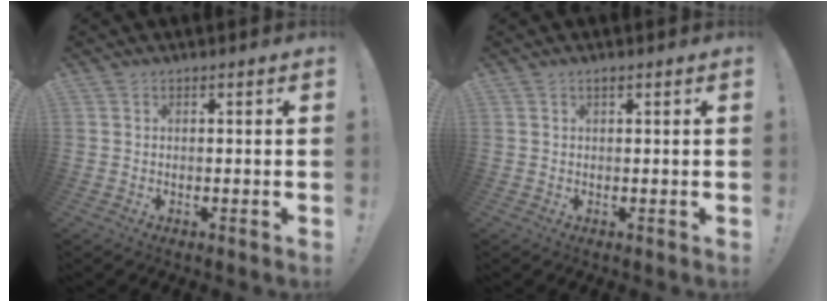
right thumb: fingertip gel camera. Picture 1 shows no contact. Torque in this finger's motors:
{"motor_torque": [-0.08, 0.23, 0.20, 0.17, -0.02]}